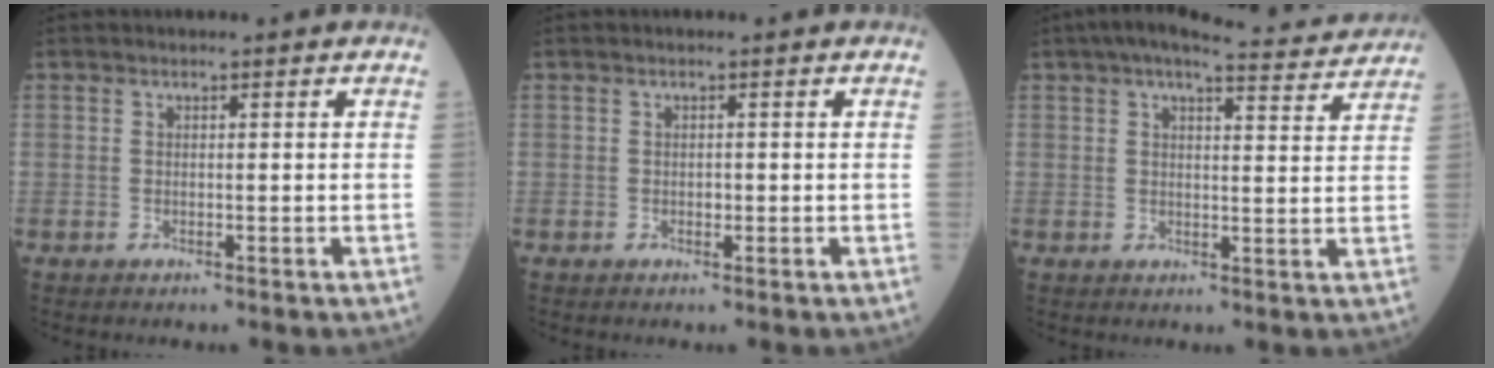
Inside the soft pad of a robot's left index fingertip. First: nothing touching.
{"total": 0.6, "force": [-0.1, 0.4, 0.4], "torque": [-0.008, 0.001, -0.004]}
{"total": 13.0, "force": [11.9, 1.4, 5.0], "torque": [-0.071, 0.015, 0.144]}